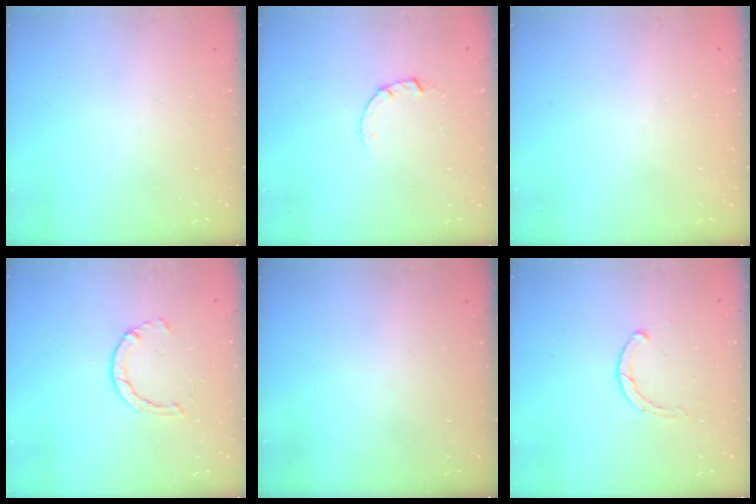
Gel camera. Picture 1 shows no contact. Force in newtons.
{"total": 1.5, "press": 1.5, "slide": 0.3}
{"total": 2.6, "press": 2.6, "slide": 0.2}
{"total": 2.9, "press": 2.9, "slide": 0.4}
{"total": 0.0}
{"total": 1.9, "press": 1.8, "slide": 0.3}